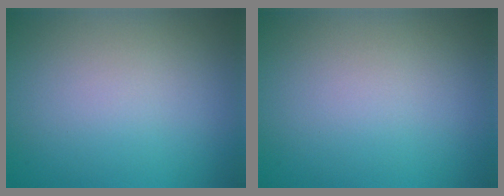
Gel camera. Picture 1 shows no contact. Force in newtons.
{"total": 0.0}